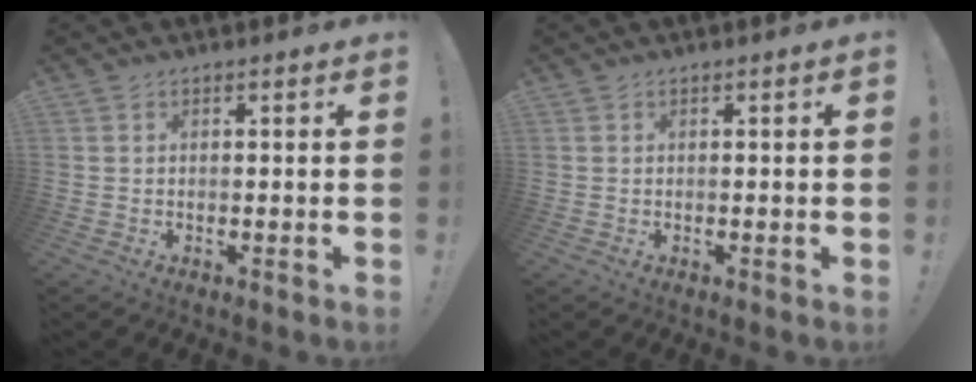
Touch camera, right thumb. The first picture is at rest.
{"total": 0.6, "force": [-0.1, -0.1, 0.6], "torque": [-0.014, 0.001, -0.001]}